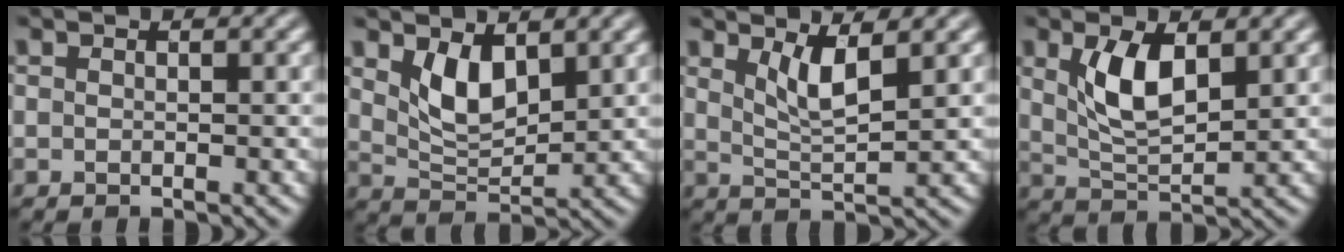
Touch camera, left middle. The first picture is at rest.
{"total": 4.0, "force": [1.6, 2.0, 3.1], "torque": [-0.068, -0.010, 0.034]}
{"total": 3.2, "force": [1.3, 0.7, 2.8], "torque": [-0.060, -0.011, 0.031]}
{"total": 4.9, "force": [1.3, 2.2, 4.1], "torque": [-0.095, -0.003, 0.028]}